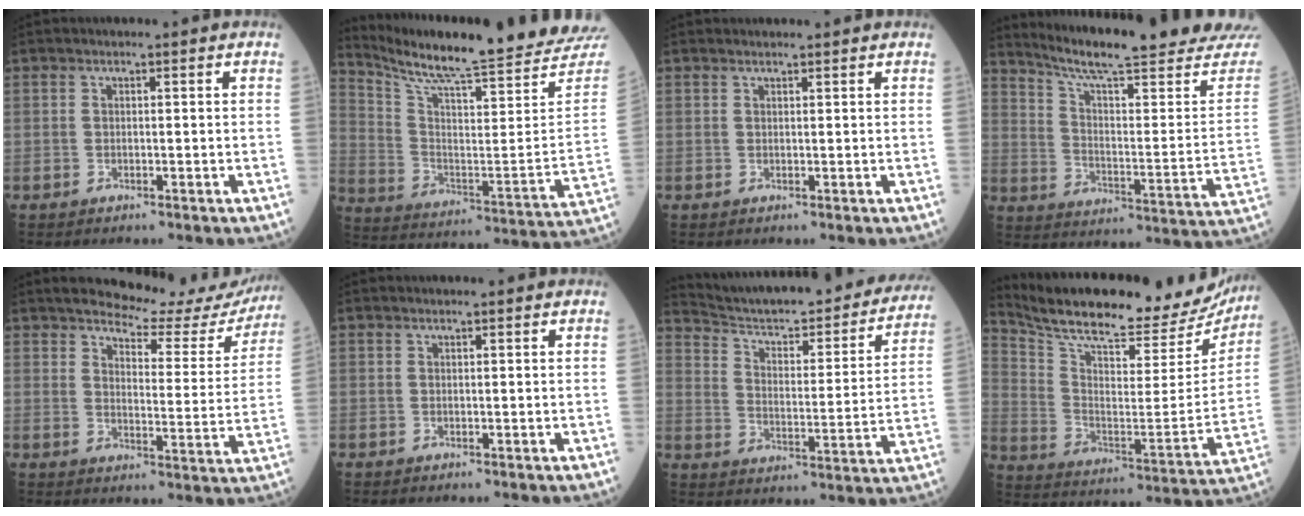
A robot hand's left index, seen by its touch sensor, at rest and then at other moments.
{"total": 27.8, "force": [25.8, -0.5, 10.5], "torque": [-0.178, -0.121, 0.354]}
{"total": 2.1, "force": [2.1, 0.2, 0.3], "torque": [-0.003, 0.015, 0.030]}
{"total": 24.0, "force": [22.2, 0.2, 9.1], "torque": [-0.137, -0.091, 0.298]}
{"total": 13.6, "force": [13.0, 2.9, 2.6], "torque": [-0.012, -0.034, 0.142]}
{"total": 1.3, "force": [1.2, 0.1, 0.2], "torque": [-0.001, 0.010, 0.019]}
{"total": 26.4, "force": [24.0, 4.1, 10.1], "torque": [-0.141, -0.054, 0.313]}
{"total": 29.0, "force": [26.2, 5.7, 11.0], "torque": [-0.186, -0.064, 0.358]}